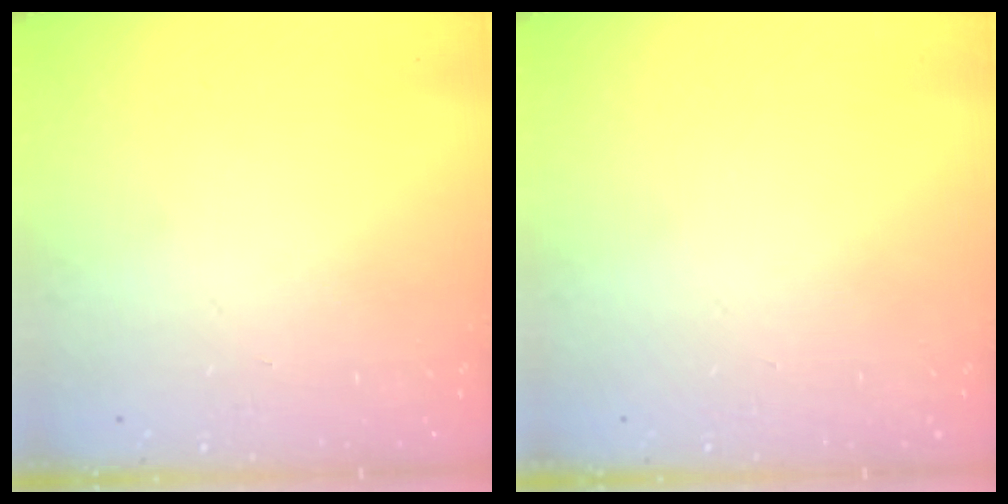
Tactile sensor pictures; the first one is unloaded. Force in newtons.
{"total": 0.0}